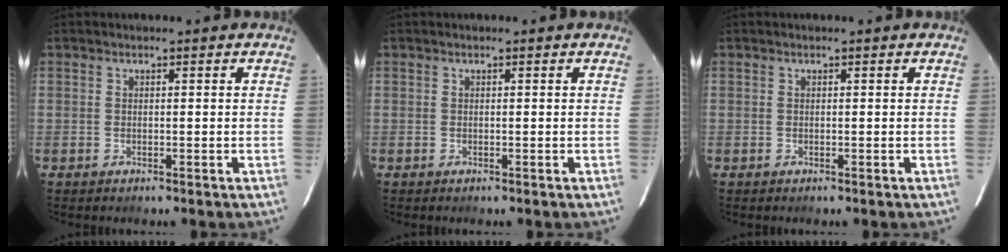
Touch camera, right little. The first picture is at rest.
{"total": 0.0}
{"total": 0.0}